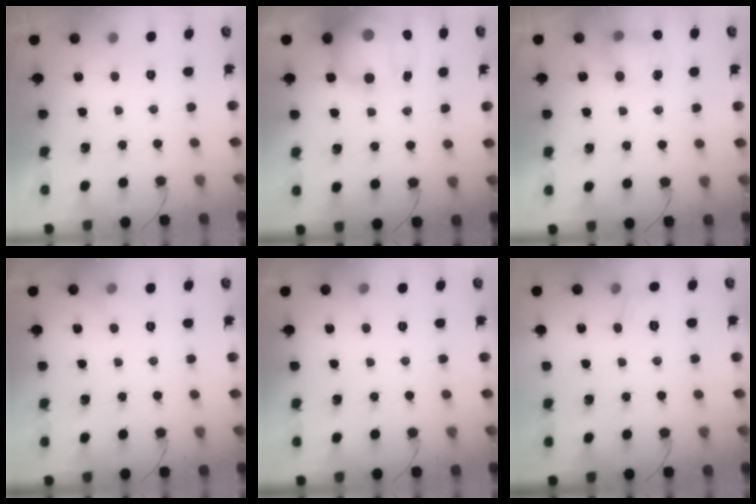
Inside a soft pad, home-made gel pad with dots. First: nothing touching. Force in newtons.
{"total": 15.2, "press": 14.7, "slide": 3.7}
{"total": 6.2, "press": 6.2, "slide": 0.4}
{"total": 4.3, "press": 4.0, "slide": 1.6}
{"total": 3.4, "press": 3.2, "slide": 1.1}
{"total": 5.3, "press": 5.1, "slide": 1.5}